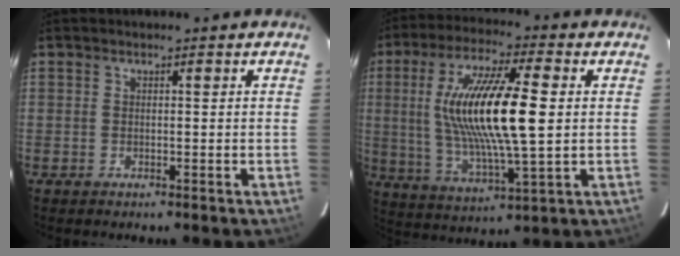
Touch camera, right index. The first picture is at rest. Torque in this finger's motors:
{"motor_torque": [1.46, 0.68, 1.05, 0.21]}